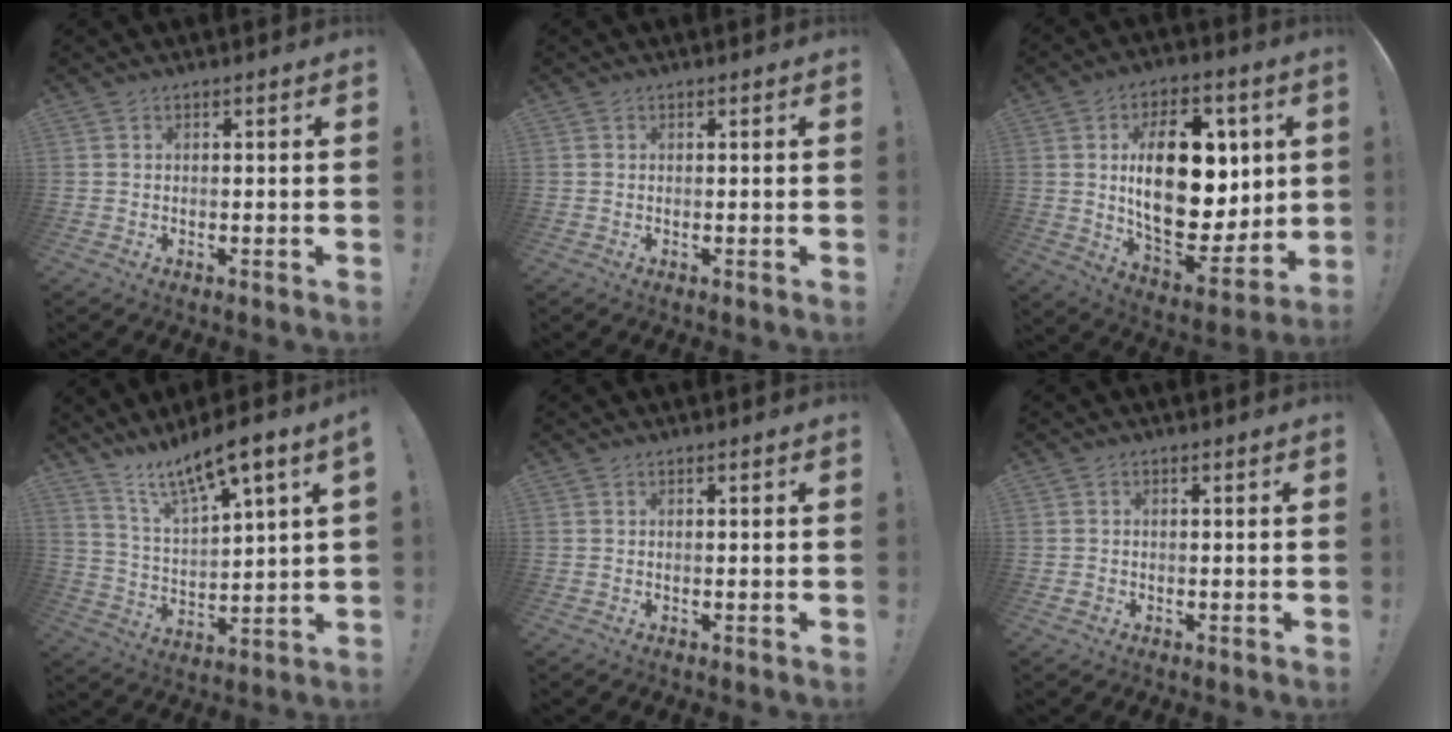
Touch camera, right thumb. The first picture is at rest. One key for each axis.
{"total": 0.0}
{"total": 26.2, "fx": 4.3, "fy": 15.3, "fz": 20.8, "tx": -0.340, "ty": -0.022, "tz": 0.088}
{"total": 10.4, "fx": 8.8, "fy": 1.1, "fz": 5.4, "tx": -0.107, "ty": -0.062, "tz": 0.150}
{"total": 0.0}
{"total": 1.1, "fx": -0.4, "fy": 0.9, "fz": 0.4, "tx": -0.013, "ty": 0.005, "tz": -0.005}